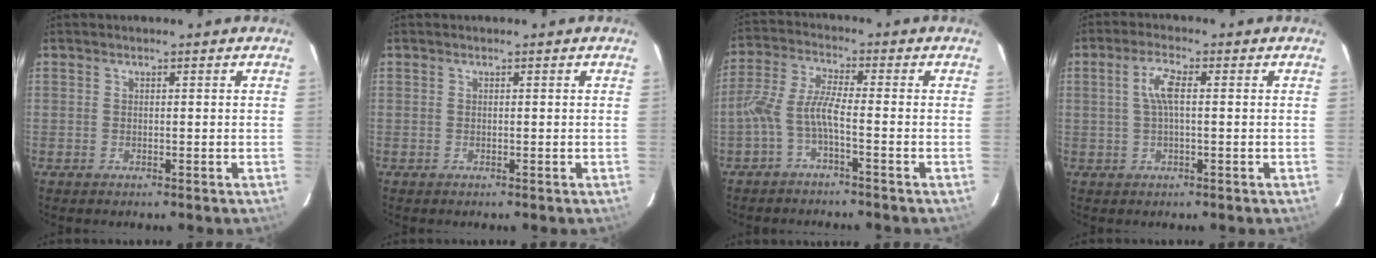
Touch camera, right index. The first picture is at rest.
{"total": 0.0}
{"total": 4.7, "force": [-2.2, 0.3, 4.1], "torque": [-0.099, 0.008, -0.043]}
{"total": 4.1, "force": [0.5, 0.9, 3.9], "torque": [-0.078, 0.007, 0.010]}